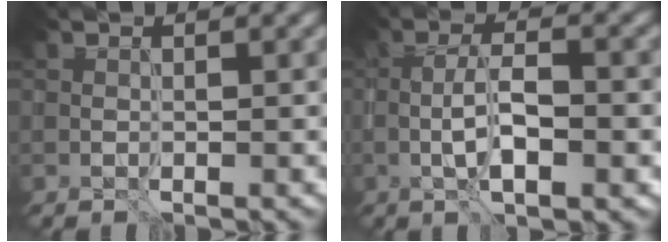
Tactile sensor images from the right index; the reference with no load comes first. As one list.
[{"total": 4.4, "force": [-0.8, 1.2, 4.2], "torque": [-0.078, 0.005, -0.017]}]